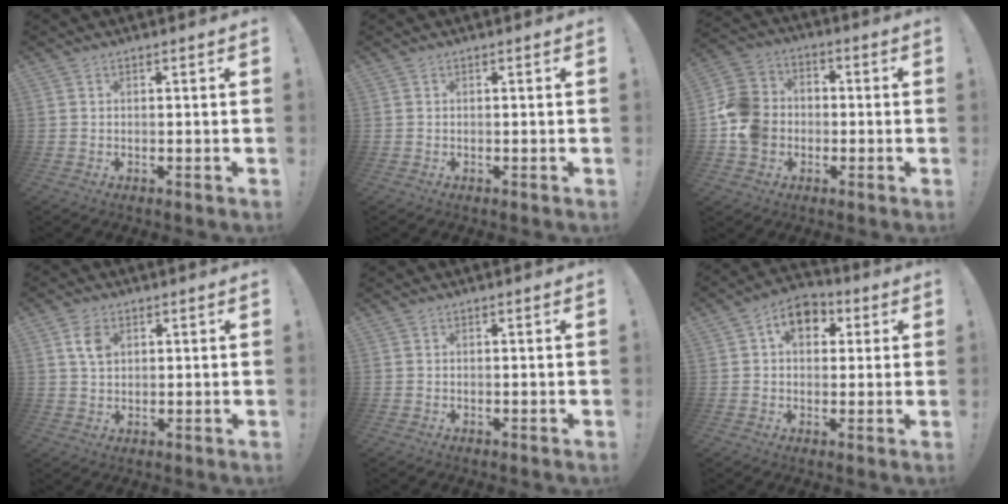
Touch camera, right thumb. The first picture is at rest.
{"total": 0.0}
{"total": 13.3, "force": [-3.3, 11.6, 5.7], "torque": [-0.102, 0.041, -0.054]}
{"total": 5.1, "force": [1.9, 3.4, 3.2], "torque": [-0.053, 0.002, 0.036]}
{"total": 0.0}
{"total": 8.8, "force": [2.8, 6.4, 5.2], "torque": [-0.078, 0.004, 0.052]}